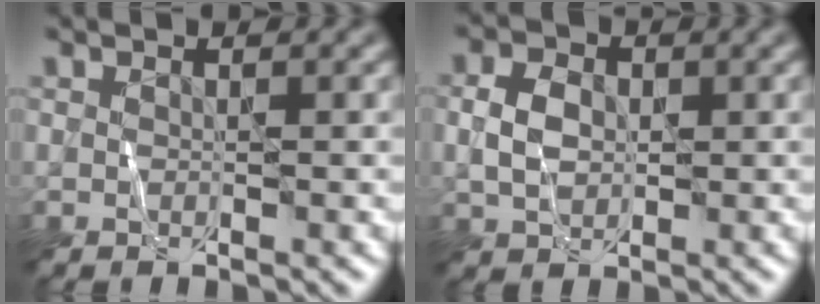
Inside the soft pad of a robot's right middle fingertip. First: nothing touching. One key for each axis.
{"total": 2.8, "fx": -0.1, "fy": 2.1, "fz": 1.9, "tx": -0.042, "ty": 0.003, "tz": -0.004}